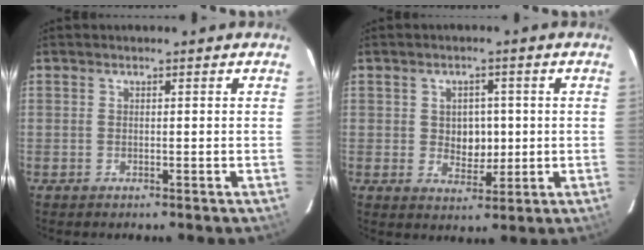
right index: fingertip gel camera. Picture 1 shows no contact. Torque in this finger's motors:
{"motor_torque": [0.06, 0.13, 0.03, 0.01]}